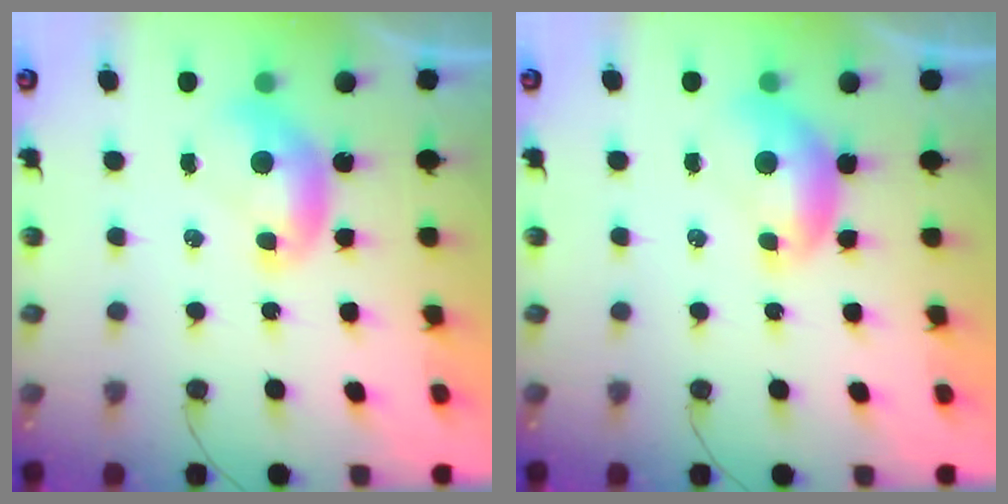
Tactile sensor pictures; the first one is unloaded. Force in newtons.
{"total": 0.0}